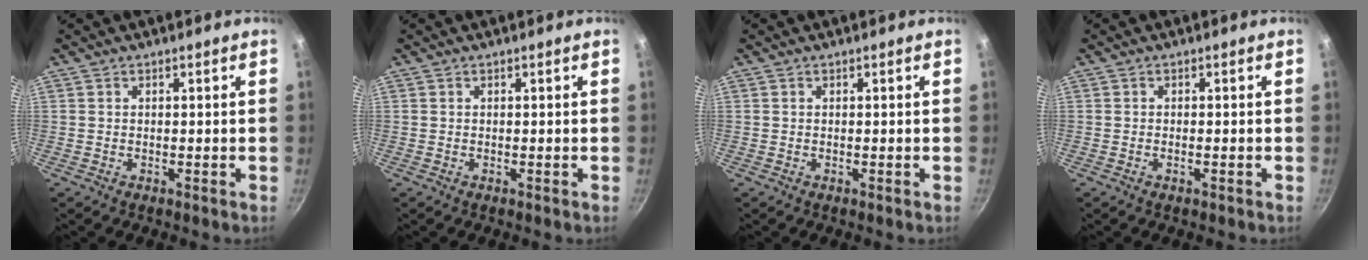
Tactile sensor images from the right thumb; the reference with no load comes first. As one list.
[{"total": 0.0}, {"total": 0.0}, {"total": 0.8, "force": [-0.4, 0.2, 0.6], "torque": [-0.016, 0.005, -0.009]}]